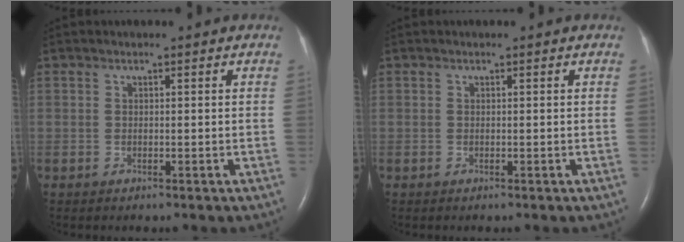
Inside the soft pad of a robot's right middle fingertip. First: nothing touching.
{"total": 0.0}